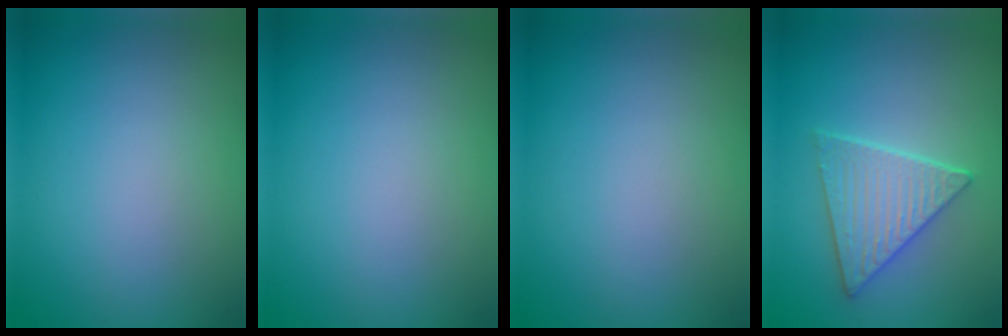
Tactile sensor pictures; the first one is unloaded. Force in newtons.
{"total": 0.0}
{"total": 0.0}
{"total": 4.0, "press": 3.8, "slide": 1.4}